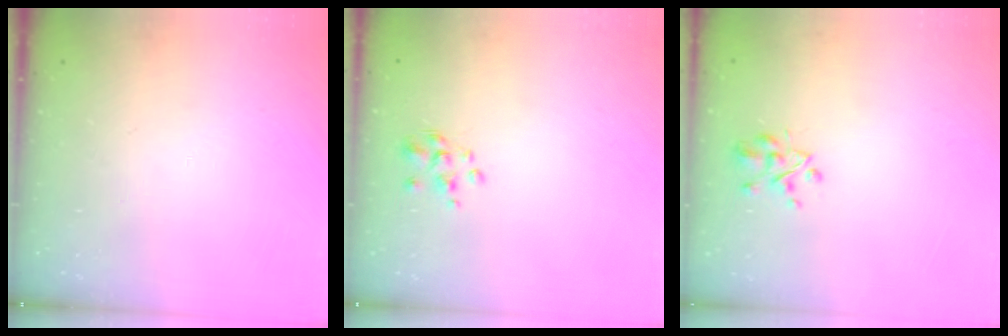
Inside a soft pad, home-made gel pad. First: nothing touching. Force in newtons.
{"total": 1.9, "press": 1.7, "slide": 0.7}
{"total": 3.2, "press": 3.1, "slide": 0.6}